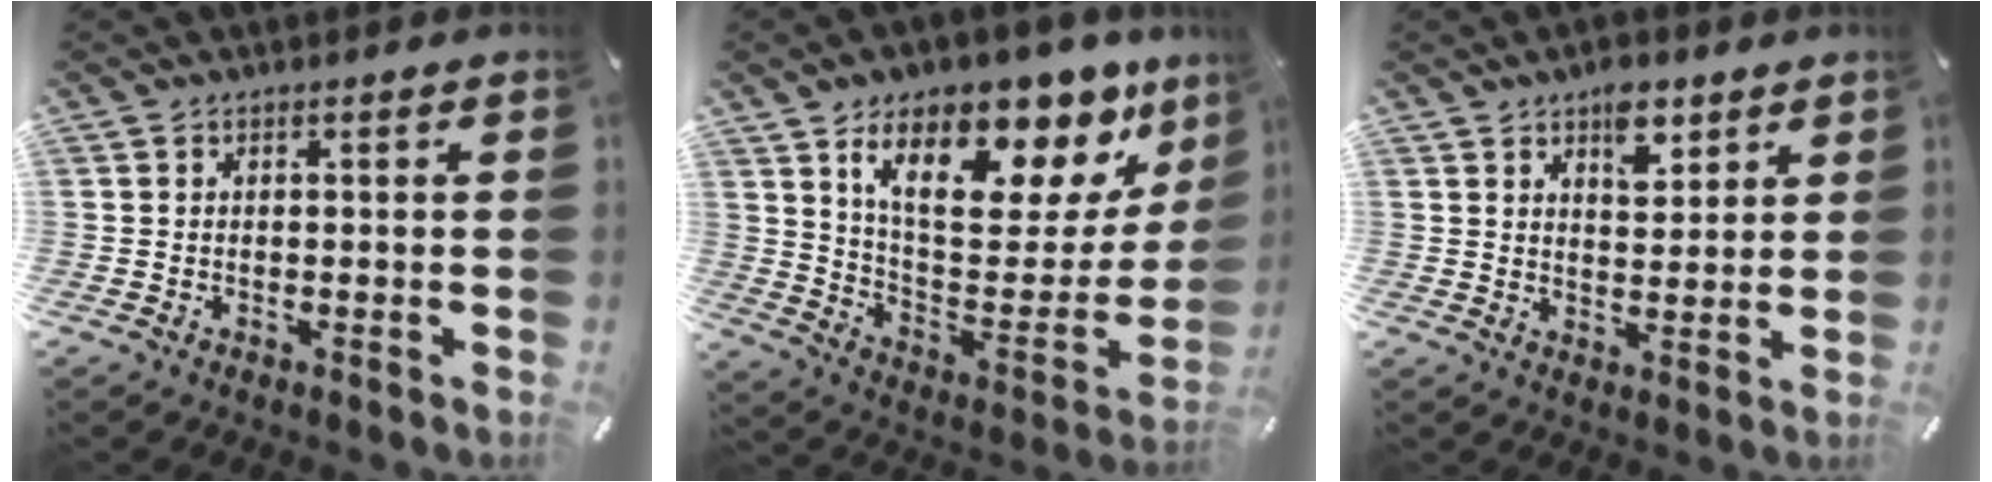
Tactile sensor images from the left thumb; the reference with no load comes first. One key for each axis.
{"total": 22.8, "fx": 14.6, "fy": 10.3, "fz": 14.2, "tx": -0.207, "ty": -0.092, "tz": 0.239}
{"total": 6.9, "fx": 4.4, "fy": 3.9, "fz": 3.6, "tx": -0.027, "ty": -0.023, "tz": 0.070}